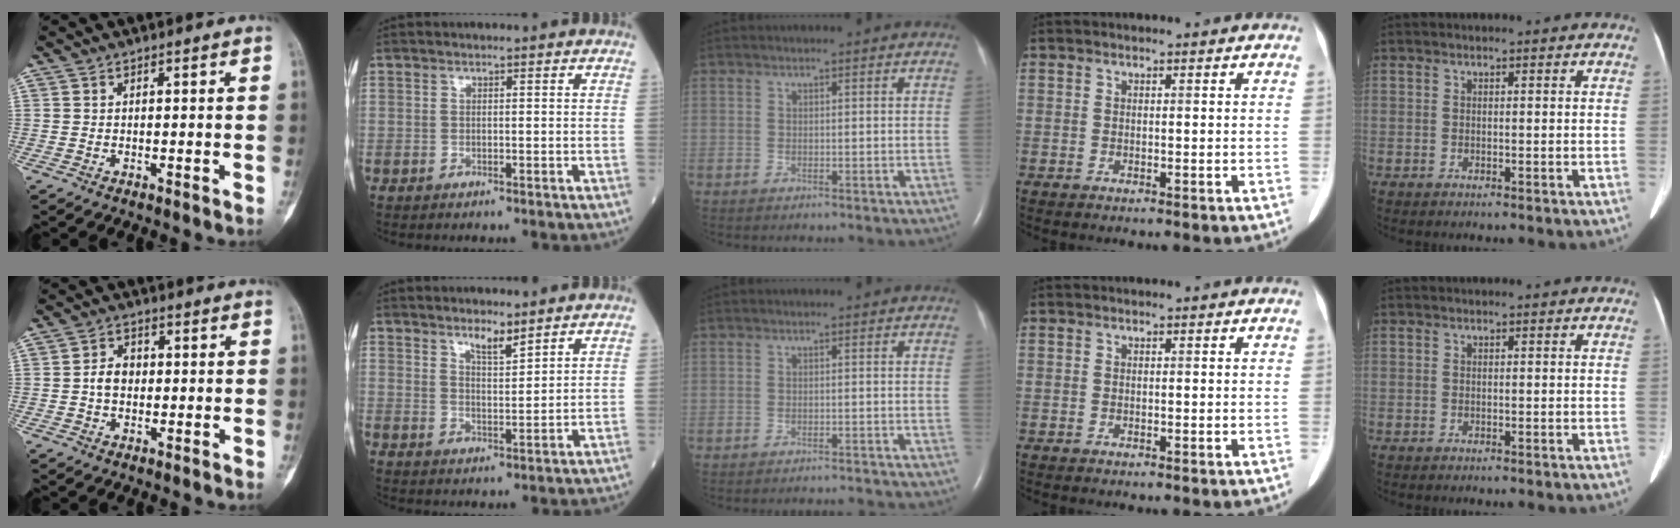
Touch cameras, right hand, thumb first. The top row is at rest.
{"thumb": {"total": 4.1, "force": [-0.1, 3.1, 2.7], "torque": [-0.041, 0.012, -0.008]}, "index": {"total": 3.7, "force": [3.0, 0.6, 2.1], "torque": [-0.039, -0.007, 0.055]}, "middle": {"total": 4.7, "force": [-4.7, 0.3, 0.5], "torque": [-0.007, -0.007, -0.055]}}